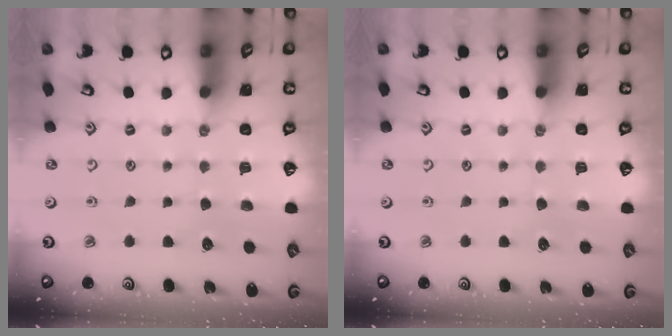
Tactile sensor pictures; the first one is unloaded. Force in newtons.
{"total": 0.0}